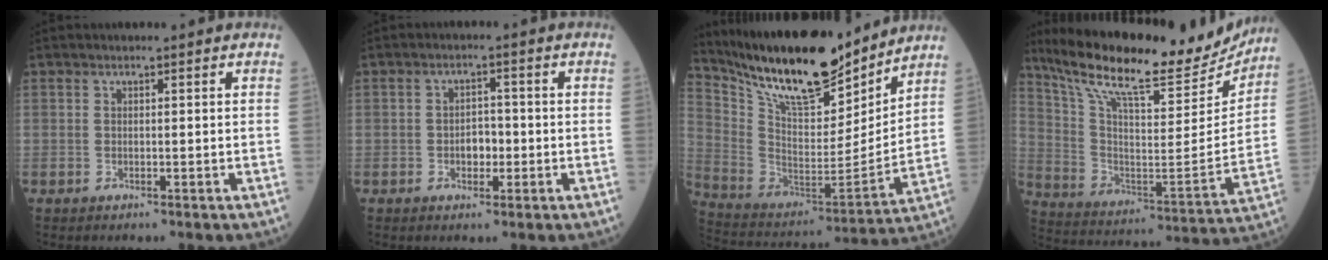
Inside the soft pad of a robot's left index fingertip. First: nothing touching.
{"total": 3.0, "force": [-0.8, 1.9, 2.2], "torque": [-0.033, 0.007, -0.012]}
{"total": 21.0, "force": [17.7, 4.6, 10.4], "torque": [-0.195, -0.018, 0.313]}
{"total": 24.9, "force": [21.7, 4.6, 11.3], "torque": [-0.199, -0.027, 0.330]}